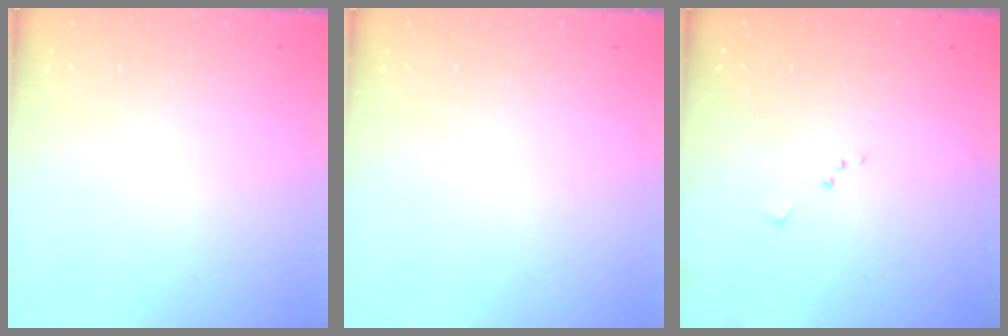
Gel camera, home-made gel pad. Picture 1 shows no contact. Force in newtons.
{"total": 0.0}
{"total": 8.6, "press": 8.5, "slide": 1.1}